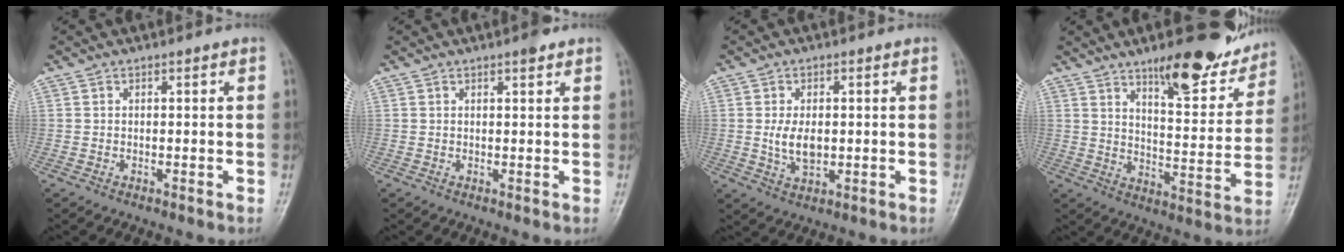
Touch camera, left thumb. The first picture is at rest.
{"total": 1.7, "force": [1.2, 0.4, 1.1], "torque": [-0.015, -0.004, 0.015]}
{"total": 5.3, "force": [0.1, 3.1, 4.3], "torque": [-0.078, -0.006, 0.007]}
{"total": 16.3, "force": [11.7, 5.2, 10.2], "torque": [-0.095, -0.070, 0.174]}